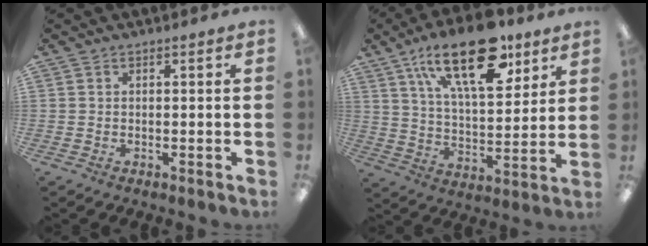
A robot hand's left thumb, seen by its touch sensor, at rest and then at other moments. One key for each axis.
{"total": 22.3, "fx": 13.1, "fy": 9.9, "fz": 15.1, "tx": -0.236, "ty": -0.054, "tz": 0.219}